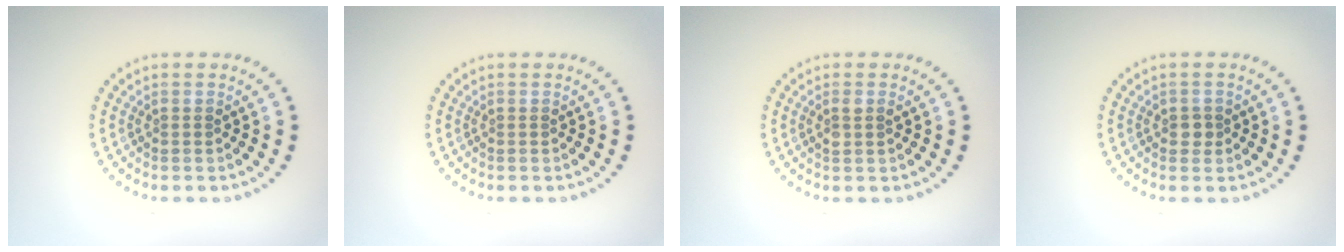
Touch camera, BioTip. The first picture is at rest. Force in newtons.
{"total": 0.0}
{"total": 1.2, "press": 1.1, "slide": 0.5}
{"total": 1.1, "press": 1.0, "slide": 0.5}